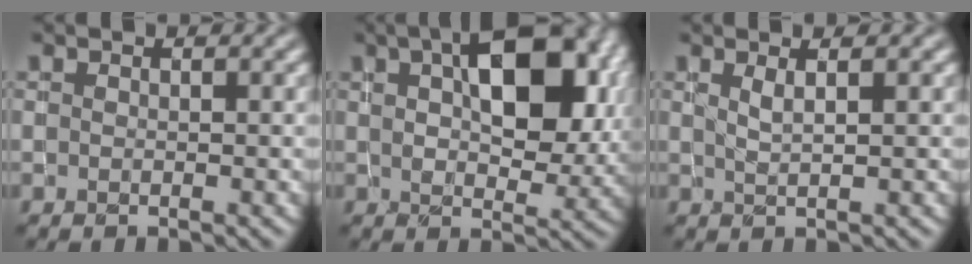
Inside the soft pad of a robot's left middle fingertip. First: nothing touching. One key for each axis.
{"total": 10.0, "fx": 3.2, "fy": 5.2, "fz": 7.9, "tx": -0.117, "ty": 0.009, "tz": 0.050}
{"total": 1.2, "fx": 0.6, "fy": 0.3, "fz": 1.1, "tx": -0.013, "ty": 0.000, "tz": 0.008}